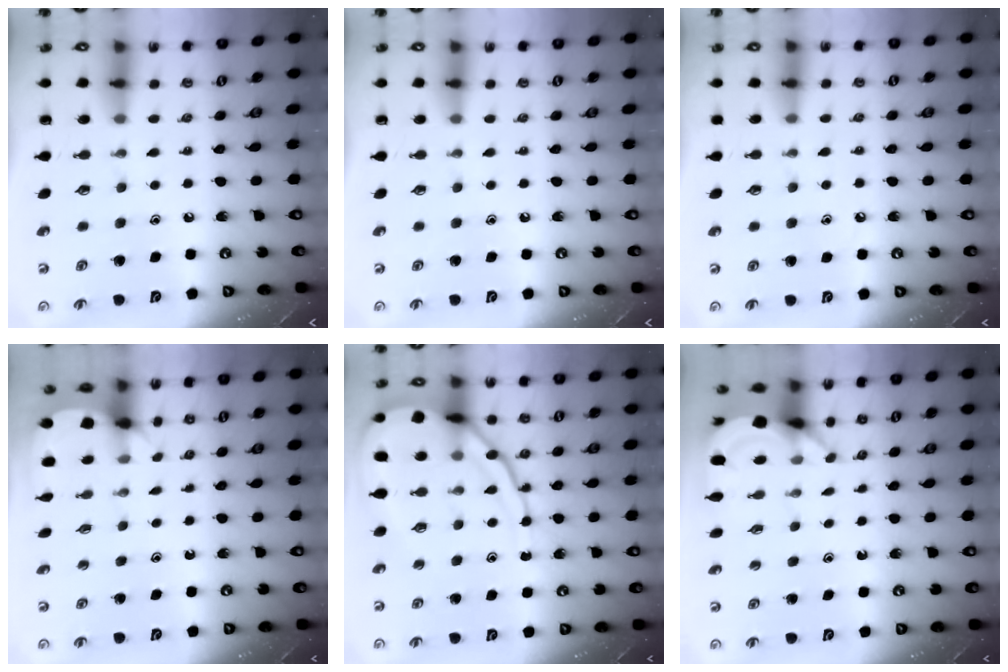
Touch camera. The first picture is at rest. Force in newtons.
{"total": 0.0}
{"total": 4.8, "press": 4.7, "slide": 0.8}
{"total": 2.5, "press": 2.5, "slide": 0.1}
{"total": 14.9, "press": 14.8, "slide": 1.5}
{"total": 4.0, "press": 4.0, "slide": 0.3}